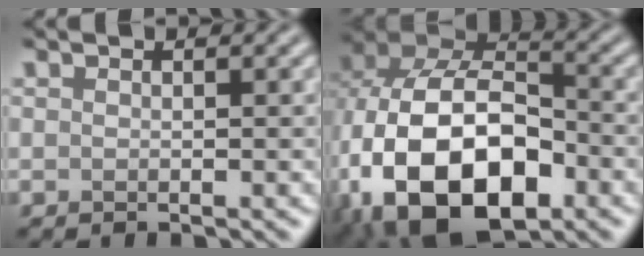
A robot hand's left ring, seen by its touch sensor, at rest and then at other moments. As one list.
[{"total": 18.8, "force": [-5.9, 12.3, 12.9], "torque": [-0.233, -0.024, -0.098]}]